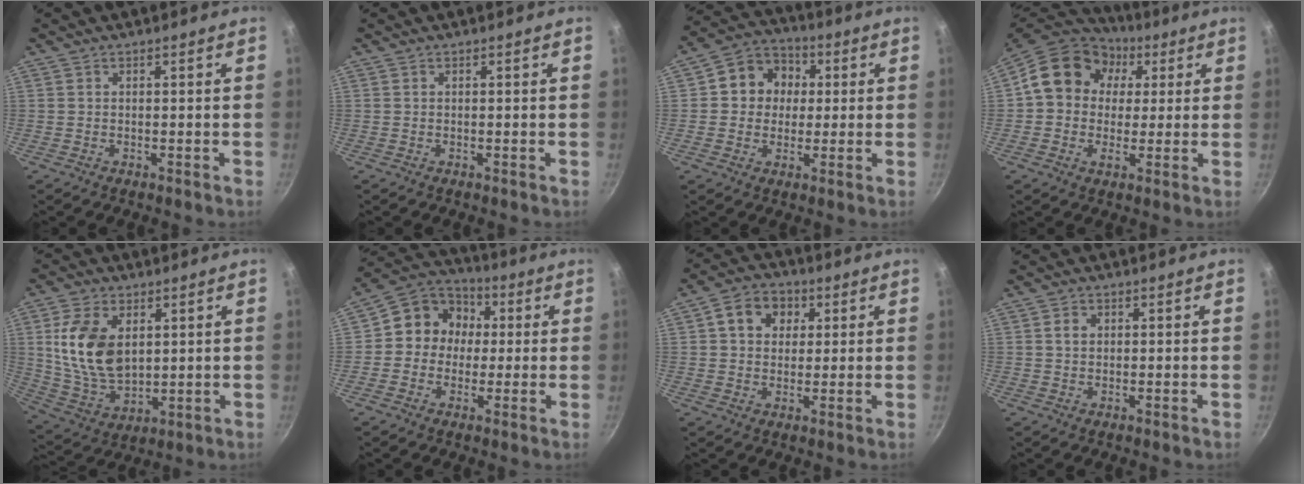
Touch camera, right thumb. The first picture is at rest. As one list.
[{"total": 0.0}, {"total": 10.0, "force": [1.5, 9.0, 4.2], "torque": [-0.033, 0.015, 0.005]}, {"total": 15.6, "force": [3.7, 12.9, 8.0], "torque": [-0.113, 0.016, 0.042]}, {"total": 14.7, "force": [3.2, 9.3, 10.9], "torque": [-0.189, -0.022, 0.074]}, {"total": 10.9, "force": [0.8, 9.8, 4.6], "torque": [-0.031, 0.024, -0.010]}, {"total": 8.5, "force": [2.6, 6.7, 4.4], "torque": [-0.045, 0.006, 0.030]}, {"total": 2.2, "force": [0.5, 1.7, 1.2], "torque": [-0.015, 0.005, 0.006]}]